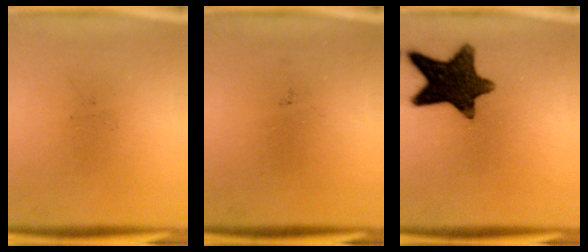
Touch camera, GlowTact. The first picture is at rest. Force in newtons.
{"total": 0.0}
{"total": 13.7}